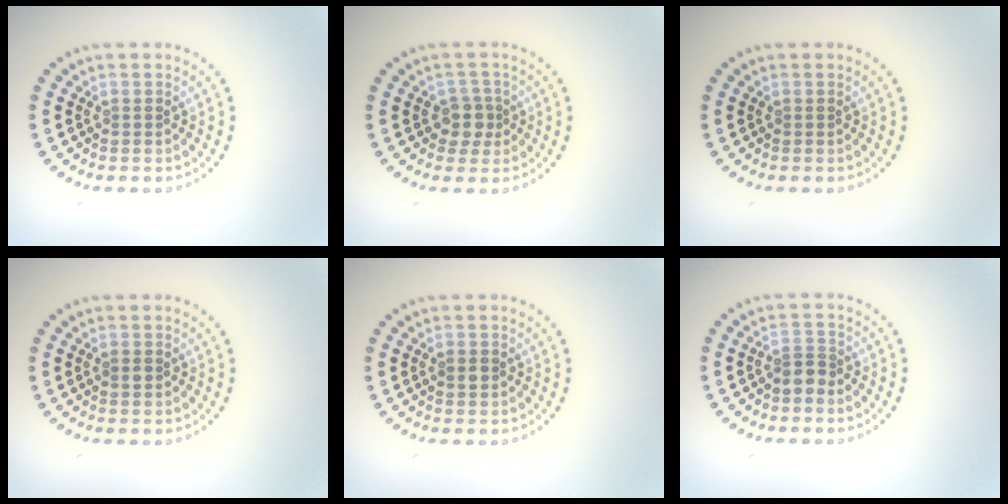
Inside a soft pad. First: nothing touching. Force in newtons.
{"total": 2.1, "press": 1.8, "slide": 1.2}
{"total": 0.0}
{"total": 0.9, "press": 0.9, "slide": 0.0}
{"total": 1.2, "press": 1.2, "slide": 0.0}
{"total": 1.9, "press": 1.5, "slide": 1.1}